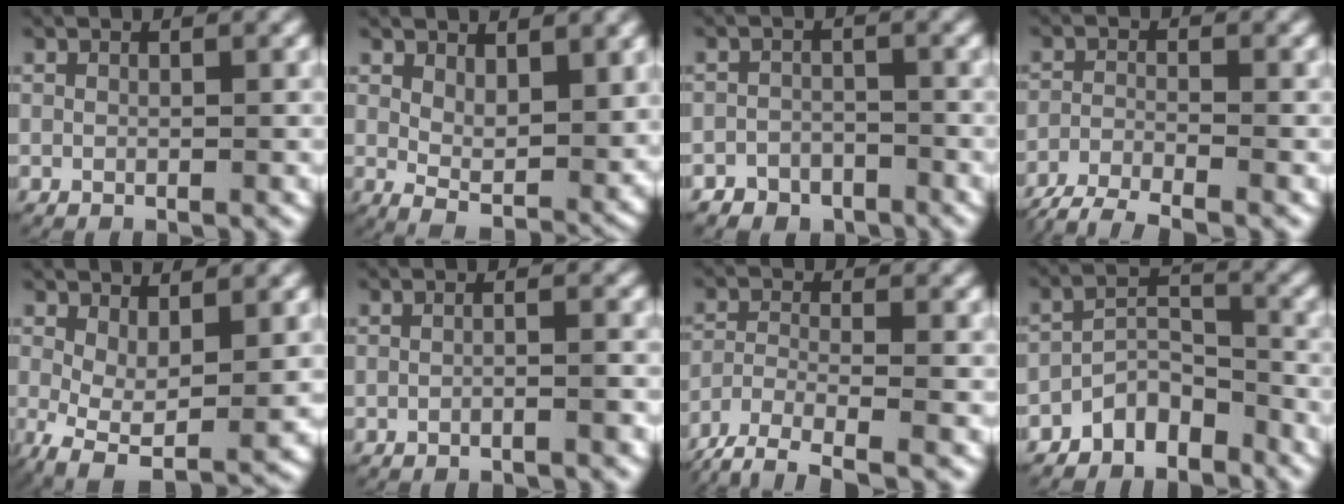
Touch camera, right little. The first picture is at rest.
{"total": 4.4, "force": [1.3, 2.0, 3.7], "torque": [-0.058, -0.024, 0.029]}
{"total": 4.4, "force": [-3.4, 2.8, -0.1], "torque": [0.017, -0.005, -0.068]}
{"total": 6.4, "force": [-5.5, 2.3, 2.3], "torque": [-0.037, -0.017, -0.085]}
{"total": 5.2, "force": [-1.8, 2.8, 4.0], "torque": [-0.085, -0.037, -0.012]}
{"total": 1.2, "force": [-0.8, -0.2, 0.9], "torque": [-0.016, 0.001, -0.015]}
{"total": 5.4, "force": [-3.7, 2.6, 2.9], "torque": [-0.064, -0.015, -0.056]}
{"total": 6.0, "force": [-4.3, 3.3, 2.4], "torque": [-0.034, -0.007, -0.082]}